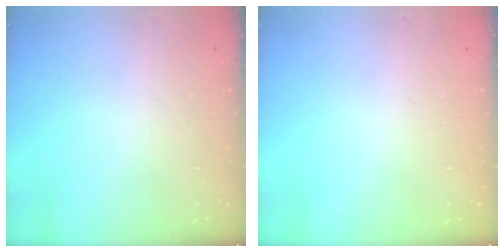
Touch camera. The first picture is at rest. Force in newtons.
{"total": 0.0}